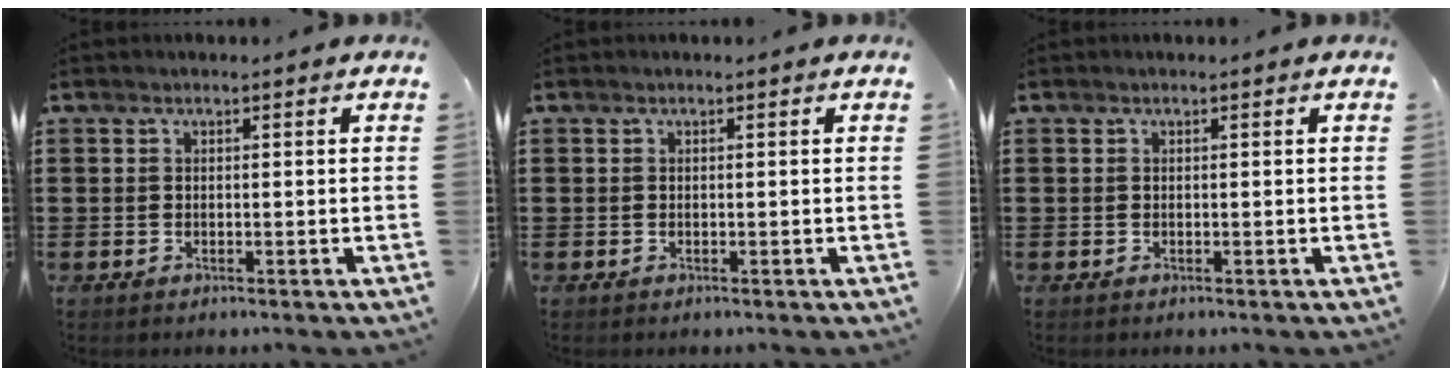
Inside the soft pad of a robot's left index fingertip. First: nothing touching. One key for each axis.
{"total": 0.0}
{"total": 0.0}